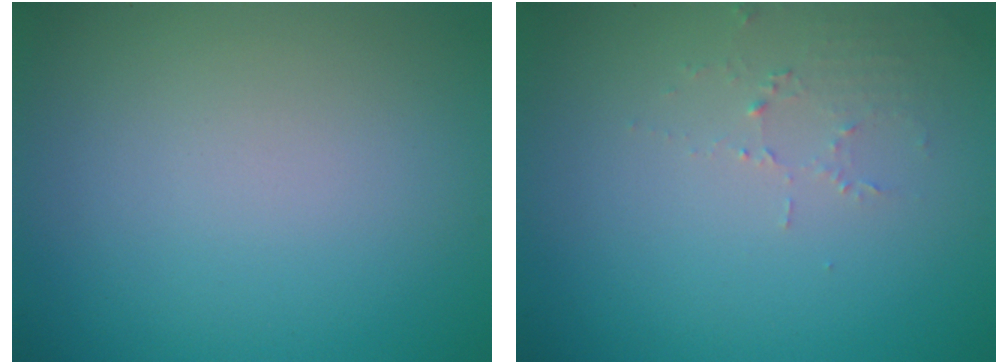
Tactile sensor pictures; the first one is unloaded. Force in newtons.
{"total": 1.5, "press": 1.5, "slide": 0.2}